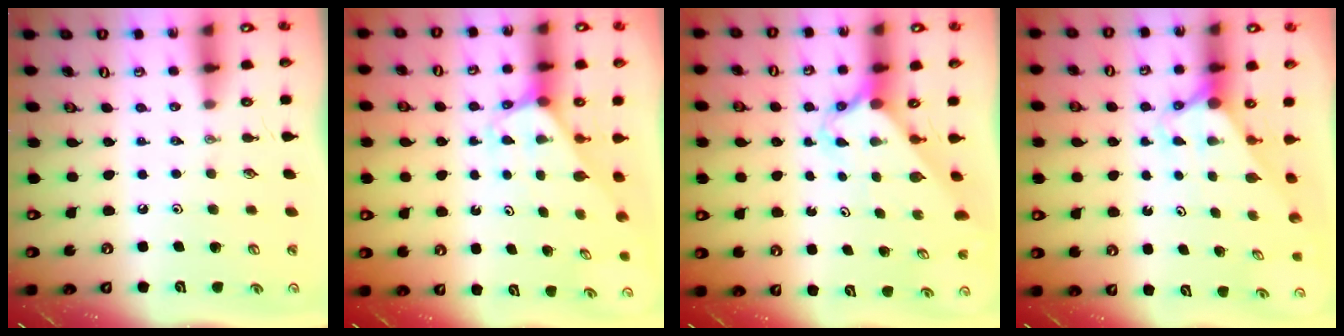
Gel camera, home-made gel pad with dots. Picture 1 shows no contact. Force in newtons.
{"total": 2.5, "press": 2.5, "slide": 0.1}
{"total": 3.3, "press": 3.3, "slide": 0.2}
{"total": 3.0, "press": 3.0, "slide": 0.0}